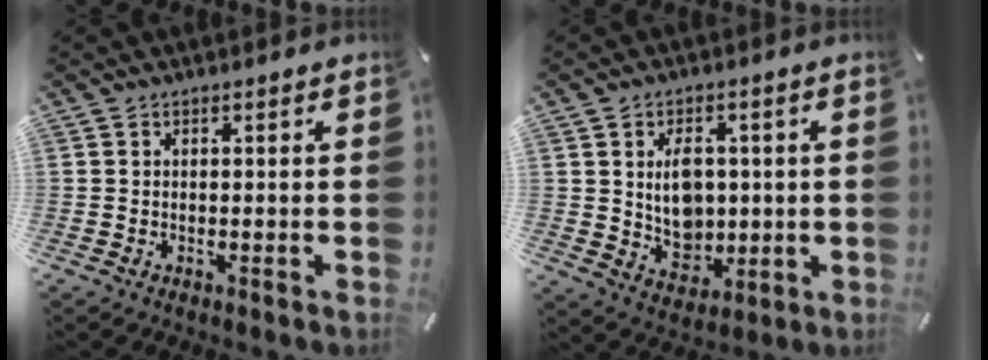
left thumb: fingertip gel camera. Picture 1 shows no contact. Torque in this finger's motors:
{"motor_torque": [0.33, 1.16, 0.46, -0.26, 0.23]}